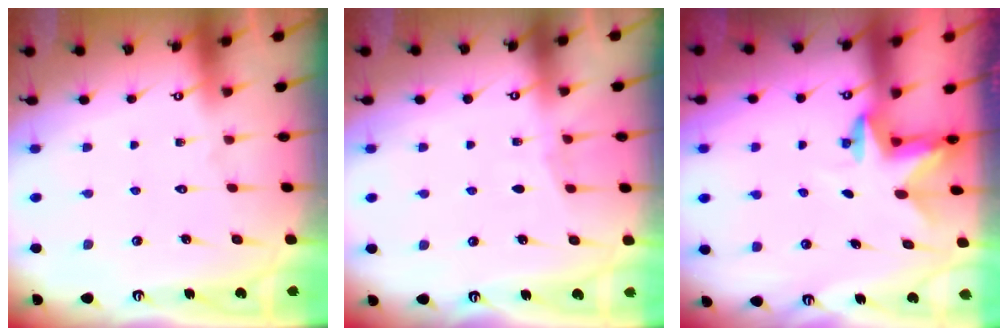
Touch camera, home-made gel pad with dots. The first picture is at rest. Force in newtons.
{"total": 3.8, "press": 3.7, "slide": 0.4}
{"total": 2.6, "press": 2.5, "slide": 0.4}